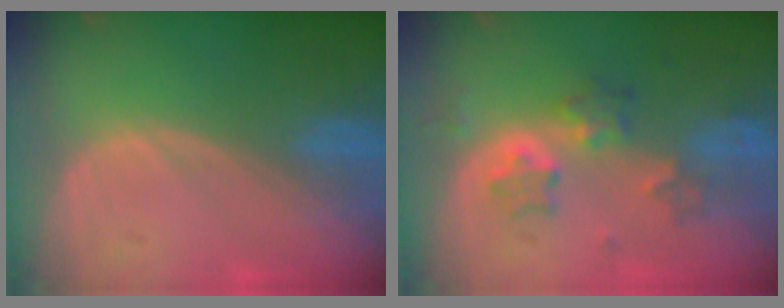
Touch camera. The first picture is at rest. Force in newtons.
{"total": 5.4, "press": 5.4, "slide": 0.5}